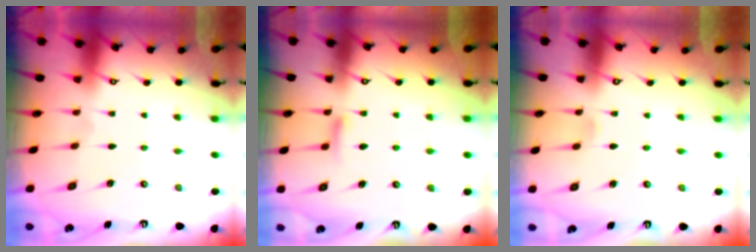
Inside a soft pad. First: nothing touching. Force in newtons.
{"total": 5.6, "press": 5.6, "slide": 0.8}
{"total": 2.0, "press": 2.0, "slide": 0.3}